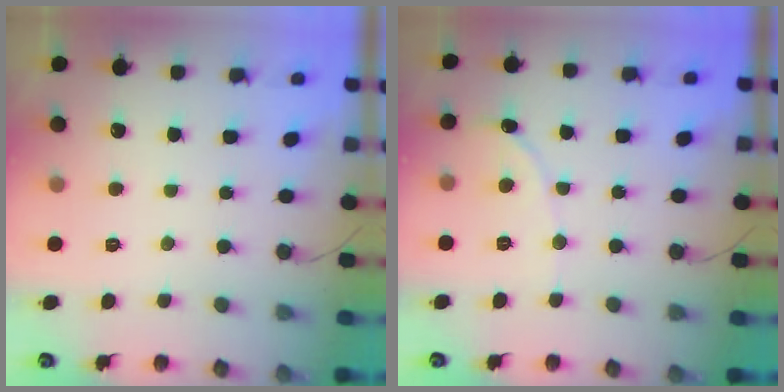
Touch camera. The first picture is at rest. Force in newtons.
{"total": 2.1, "press": 2.1, "slide": 0.2}